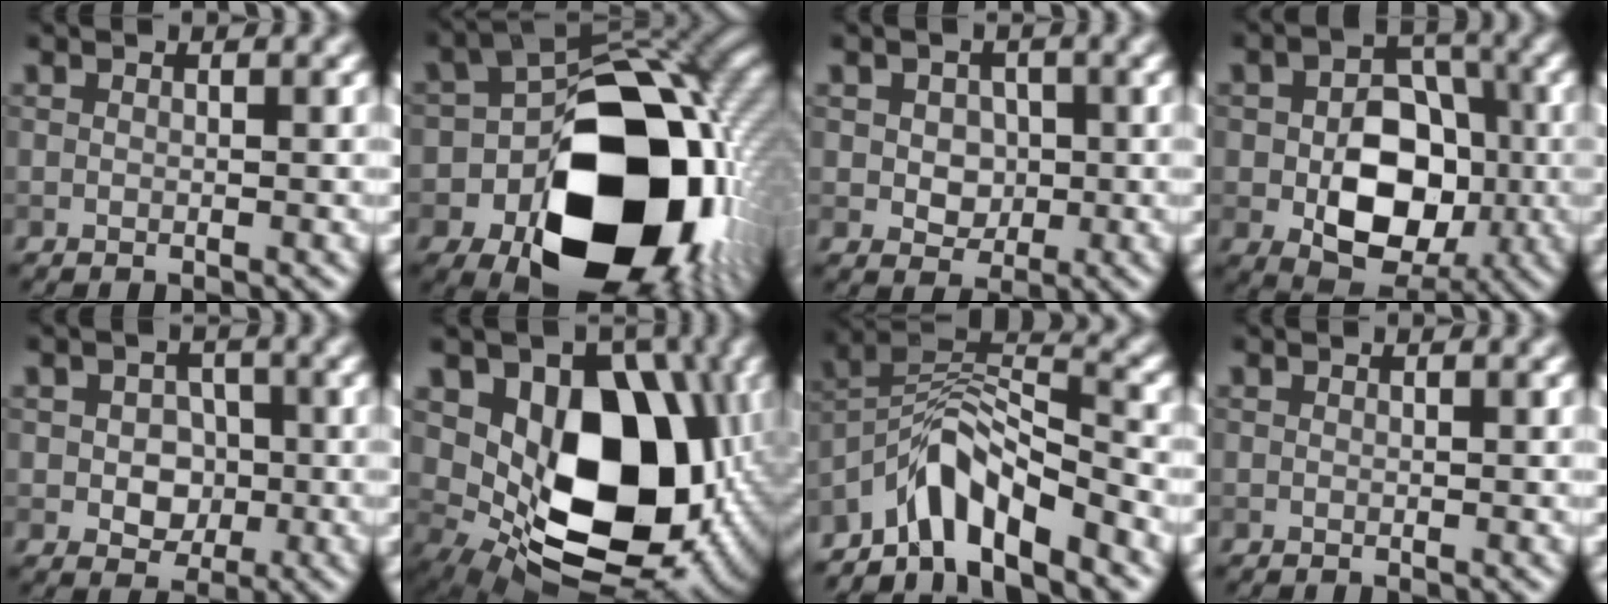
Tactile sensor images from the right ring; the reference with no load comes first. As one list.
[{"total": 18.6, "force": [-5.4, 12.9, 12.3], "torque": [-0.158, -0.044, -0.076]}, {"total": 2.5, "force": [-0.1, 2.1, 1.4], "torque": [-0.027, -0.002, -0.008]}, {"total": 8.7, "force": [-1.8, 6.1, 6.0], "torque": [-0.095, -0.005, -0.027]}, {"total": 3.4, "force": [-0.5, 2.7, 2.0], "torque": [-0.029, -0.004, -0.018]}, {"total": 14.3, "force": [1.2, 9.9, 10.3], "torque": [-0.136, -0.034, 0.027]}, {"total": 6.4, "force": [-5.1, 1.5, 3.5], "torque": [-0.055, 0.008, -0.104]}, {"total": 0.0}]